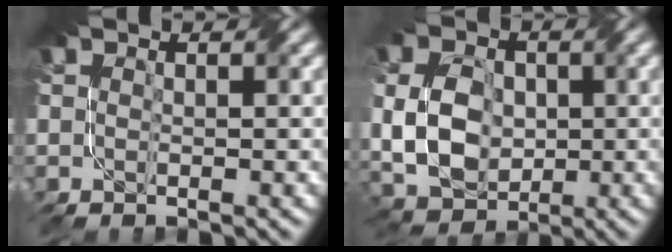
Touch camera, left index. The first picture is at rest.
{"total": 7.7, "force": [-1.1, 5.6, 5.2], "torque": [-0.112, -0.002, -0.028]}